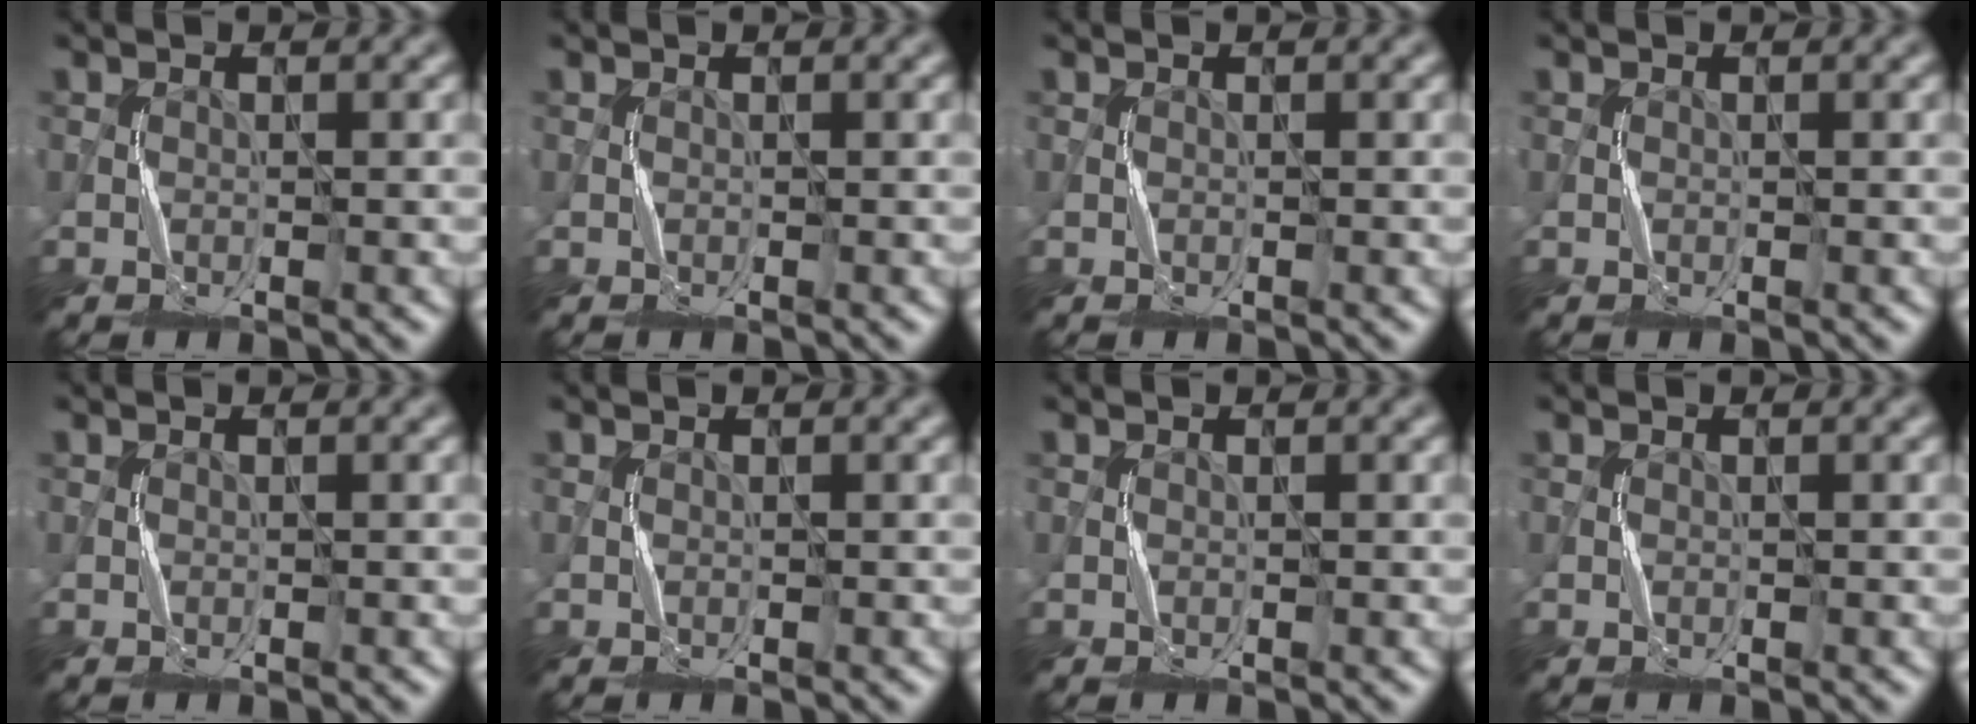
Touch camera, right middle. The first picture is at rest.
{"total": 0.0}
{"total": 0.0}
{"total": 0.0}
{"total": 0.0}
{"total": 0.0}
{"total": 0.0}
{"total": 0.0}